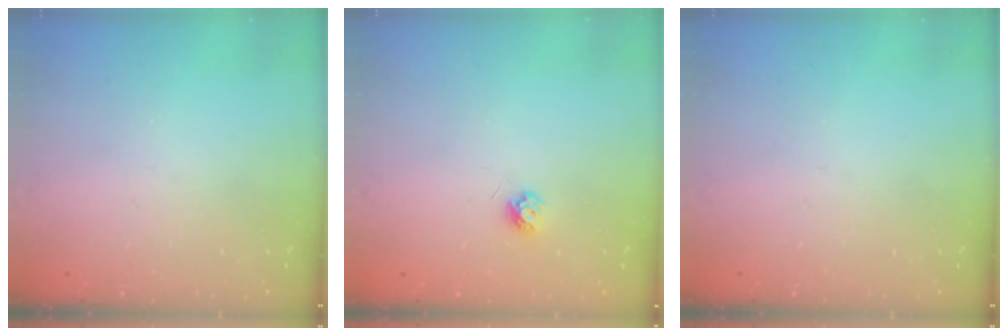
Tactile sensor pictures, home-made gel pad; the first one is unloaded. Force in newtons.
{"total": 3.9, "press": 3.8, "slide": 0.7}
{"total": 0.0}